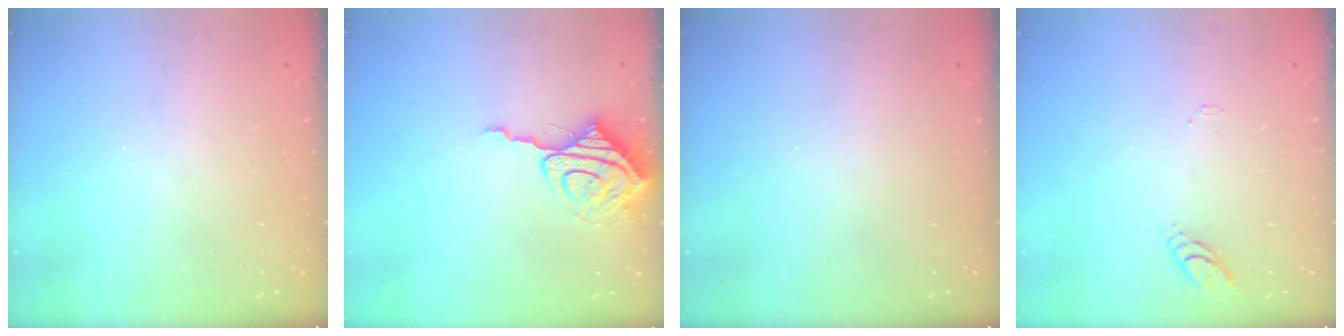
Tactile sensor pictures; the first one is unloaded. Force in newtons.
{"total": 9.6, "press": 9.6, "slide": 0.5}
{"total": 0.0}
{"total": 4.1, "press": 4.1, "slide": 0.4}